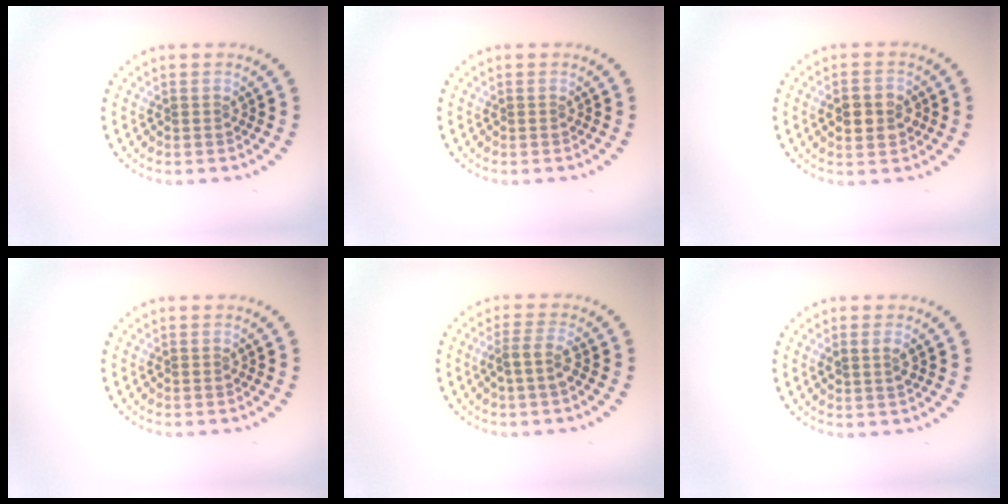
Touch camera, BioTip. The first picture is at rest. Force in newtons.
{"total": 0.0}
{"total": 3.6, "press": 3.6, "slide": 0.1}
{"total": 0.0}
{"total": 2.0, "press": 1.6, "slide": 1.2}
{"total": 1.4, "press": 1.4, "slide": 0.3}